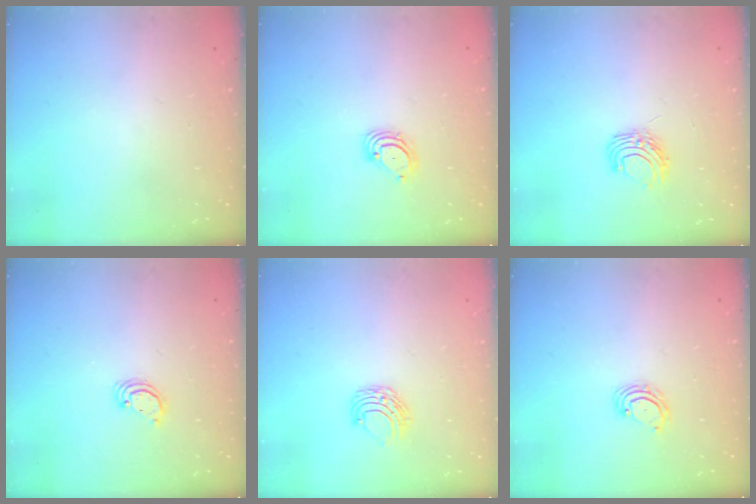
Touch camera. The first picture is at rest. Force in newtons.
{"total": 3.6, "press": 3.6, "slide": 0.3}
{"total": 6.9, "press": 6.9, "slide": 0.6}
{"total": 2.8, "press": 2.8, "slide": 0.2}
{"total": 6.3, "press": 6.2, "slide": 0.6}
{"total": 4.2, "press": 4.2, "slide": 0.5}